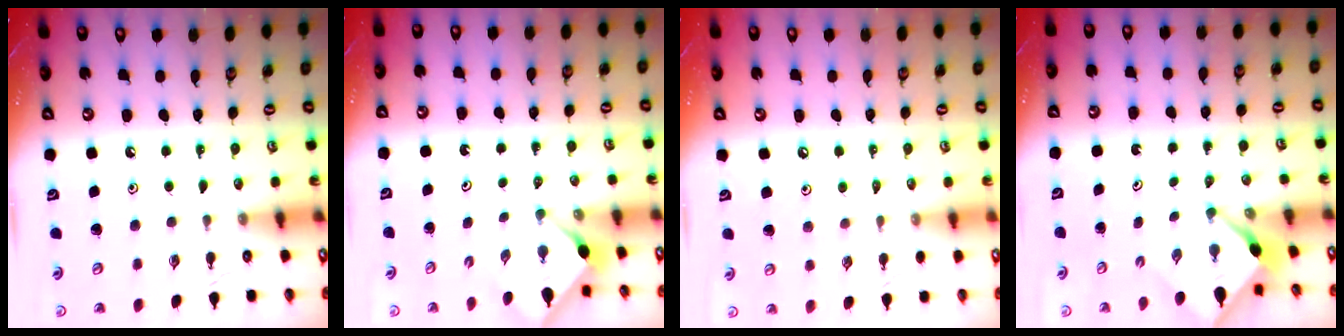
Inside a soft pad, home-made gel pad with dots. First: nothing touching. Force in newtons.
{"total": 2.9, "press": 2.8, "slide": 0.3}
{"total": 1.6, "press": 1.5, "slide": 0.4}
{"total": 2.5, "press": 2.5, "slide": 0.3}